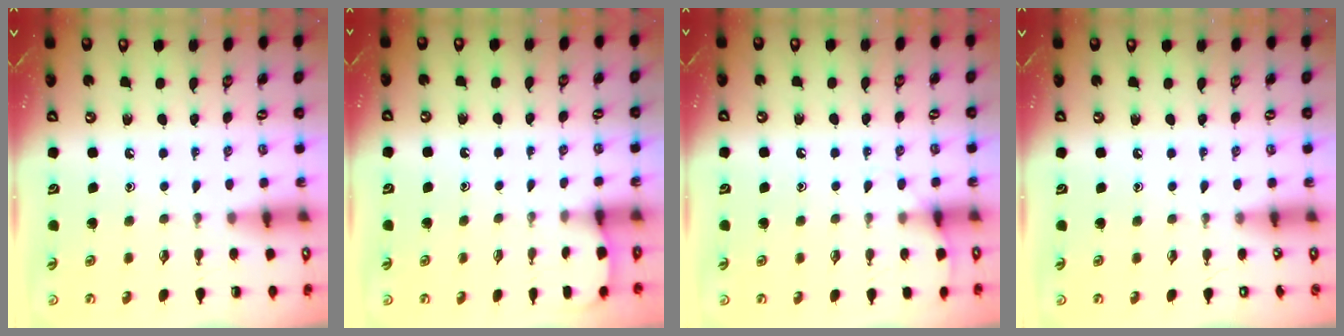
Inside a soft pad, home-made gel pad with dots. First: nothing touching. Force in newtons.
{"total": 1.3, "press": 1.3, "slide": 0.1}
{"total": 5.6, "press": 5.5, "slide": 0.6}
{"total": 0.0}